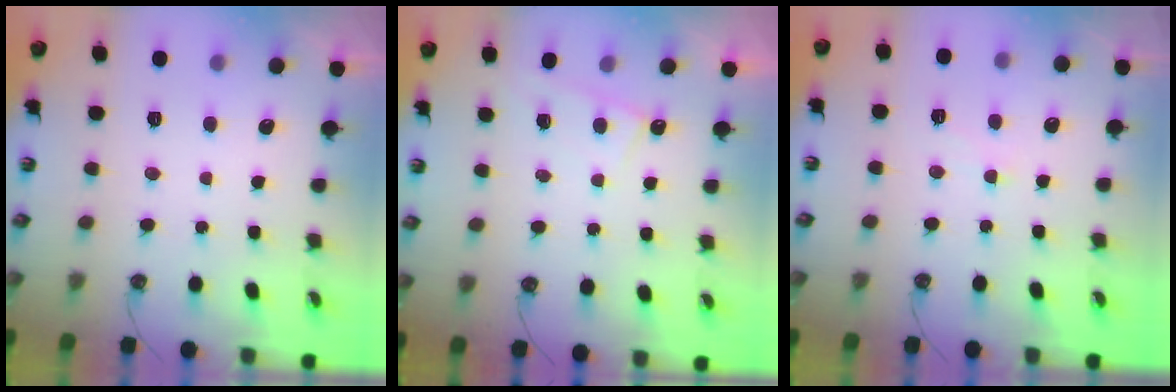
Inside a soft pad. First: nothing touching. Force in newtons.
{"total": 2.2, "press": 2.2, "slide": 0.2}
{"total": 2.0, "press": 2.0, "slide": 0.2}